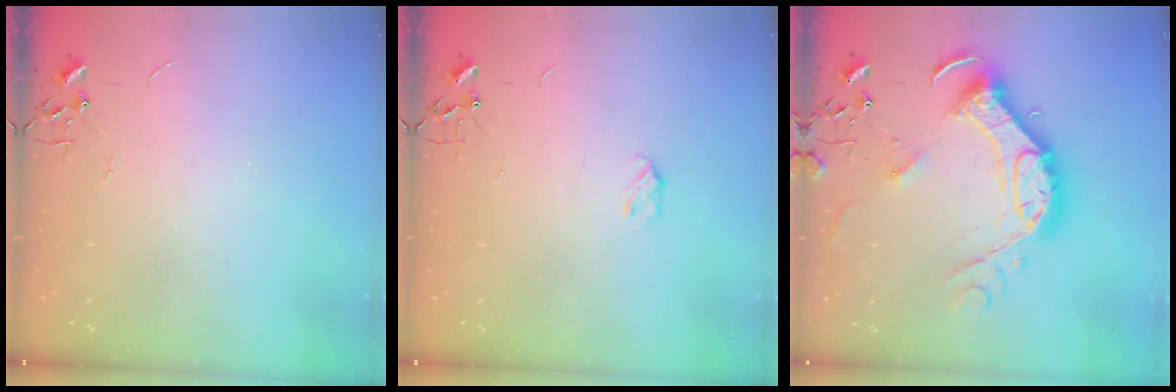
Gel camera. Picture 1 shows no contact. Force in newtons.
{"total": 3.5, "press": 3.4, "slide": 0.5}
{"total": 19.1, "press": 19.0, "slide": 1.4}